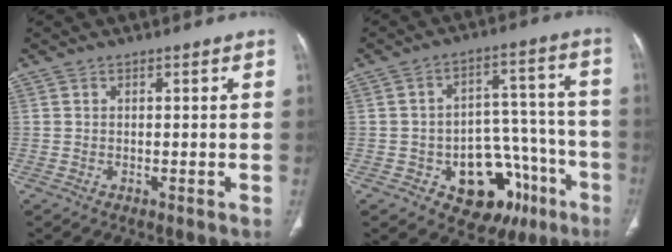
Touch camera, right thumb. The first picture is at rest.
{"total": 16.8, "force": [-7.9, 10.9, 10.0], "torque": [-0.078, 0.074, -0.099]}